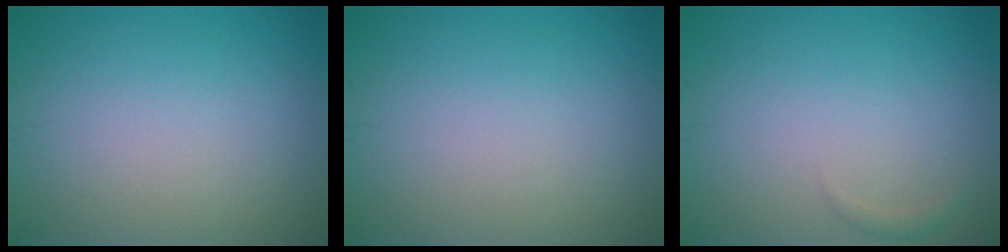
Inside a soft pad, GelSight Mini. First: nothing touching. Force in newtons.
{"total": 0.0}
{"total": 0.7, "press": 0.7, "slide": 0.1}